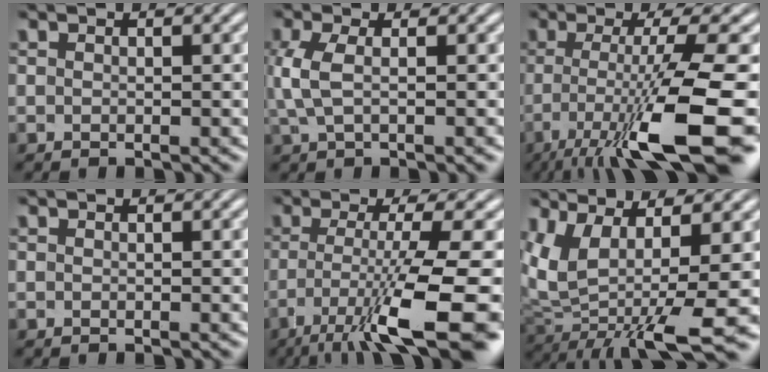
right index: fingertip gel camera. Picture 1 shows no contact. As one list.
[{"total": 3.2, "force": [0.0, 1.2, 3.0], "torque": [-0.077, -0.007, 0.006]}, {"total": 10.3, "force": [-3.3, 2.4, 9.5], "torque": [-0.150, -0.032, -0.030]}, {"total": 0.0}, {"total": 9.5, "force": [-3.8, 2.5, 8.3], "torque": [-0.143, -0.041, -0.036]}, {"total": 11.7, "force": [-0.7, 7.3, 9.1], "torque": [-0.197, -0.026, -0.004]}]